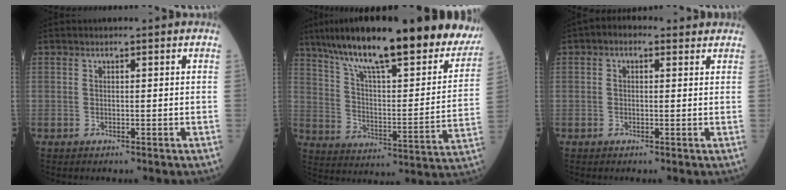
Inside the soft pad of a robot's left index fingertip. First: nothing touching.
{"total": 31.5, "force": [24.6, 6.0, 18.8], "torque": [-0.284, -0.015, 0.335]}
{"total": 3.0, "force": [1.7, 1.8, 1.7], "torque": [-0.031, 0.026, 0.022]}